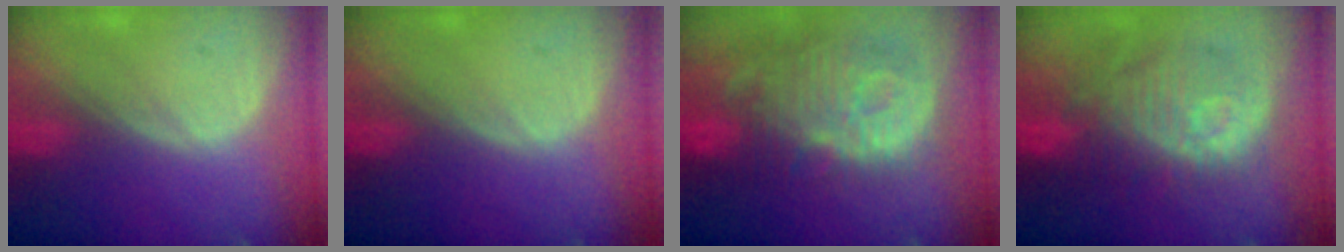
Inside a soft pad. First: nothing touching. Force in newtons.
{"total": 0.0}
{"total": 13.7, "press": 11.9, "slide": 6.8}
{"total": 11.3, "press": 10.6, "slide": 3.7}